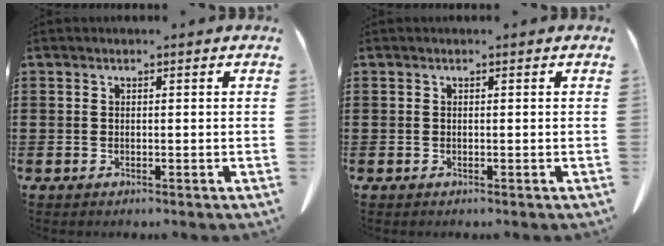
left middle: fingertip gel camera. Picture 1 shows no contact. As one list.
[{"total": 0.0}]